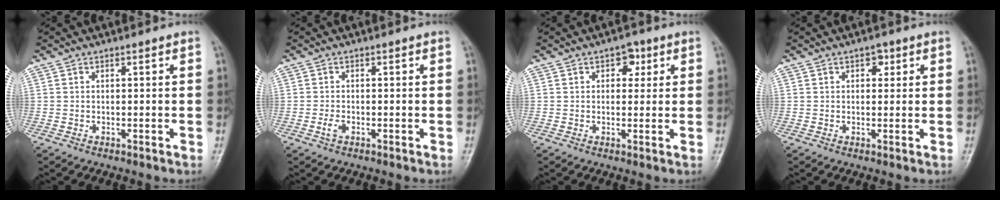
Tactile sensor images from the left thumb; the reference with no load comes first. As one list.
[{"total": 1.7, "force": [-0.7, 1.1, 1.1], "torque": [-0.022, 0.002, -0.015]}, {"total": 3.6, "force": [1.4, 2.6, 2.0], "torque": [0.001, -0.001, 0.014]}, {"total": 2.3, "force": [1.0, 1.7, 1.2], "torque": [0.001, -0.001, 0.010]}]